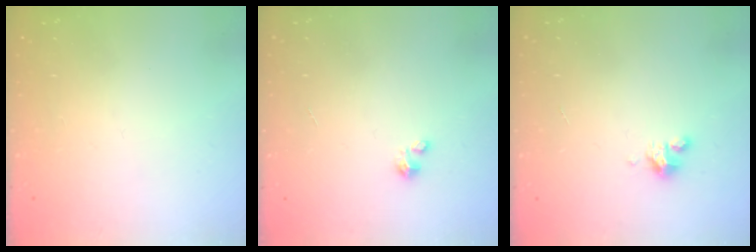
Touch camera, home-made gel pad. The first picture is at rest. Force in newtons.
{"total": 1.2, "press": 1.1, "slide": 0.1}
{"total": 2.8, "press": 2.8, "slide": 0.2}